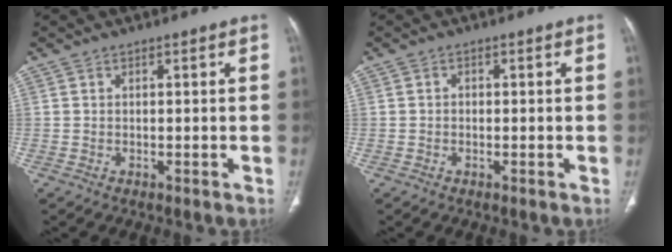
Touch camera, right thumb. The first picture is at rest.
{"total": 0.9, "force": [-0.1, 0.8, 0.5], "torque": [-0.006, 0.004, -0.003]}